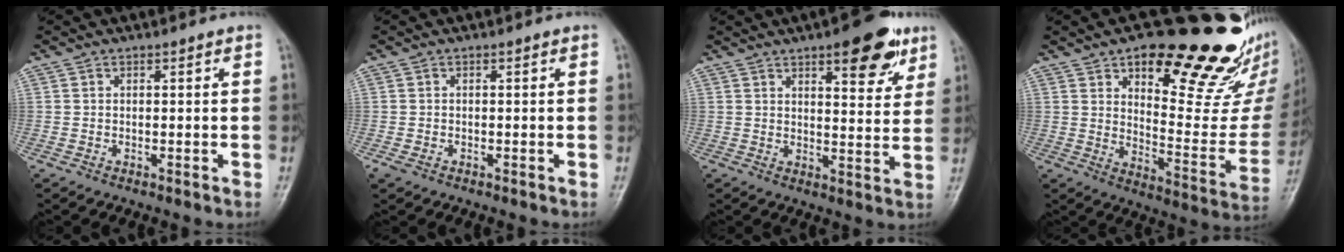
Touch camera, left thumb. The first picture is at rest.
{"total": 1.4, "force": [-0.6, 1.0, 0.8], "torque": [-0.021, -0.002, -0.010]}
{"total": 11.5, "force": [6.7, 4.2, 8.3], "torque": [-0.079, -0.031, 0.087]}
{"total": 25.2, "force": [16.3, 9.8, 16.5], "torque": [-0.163, -0.093, 0.229]}